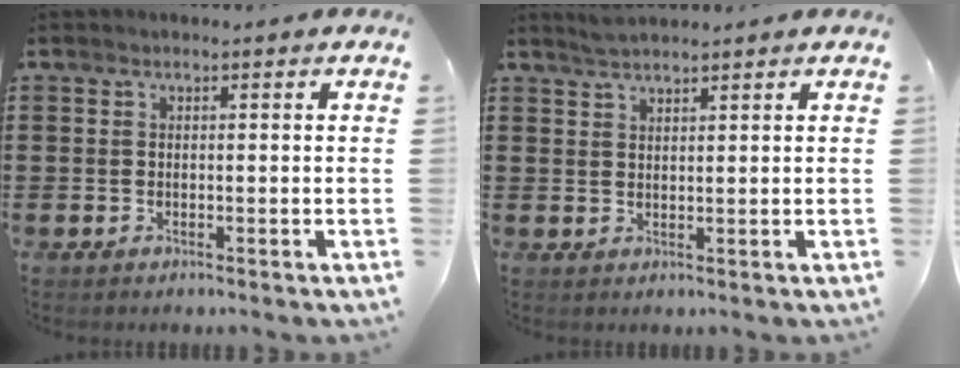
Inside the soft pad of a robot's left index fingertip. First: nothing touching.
{"total": 2.0, "force": [2.0, 0.0, 0.6], "torque": [-0.015, 0.002, 0.038]}